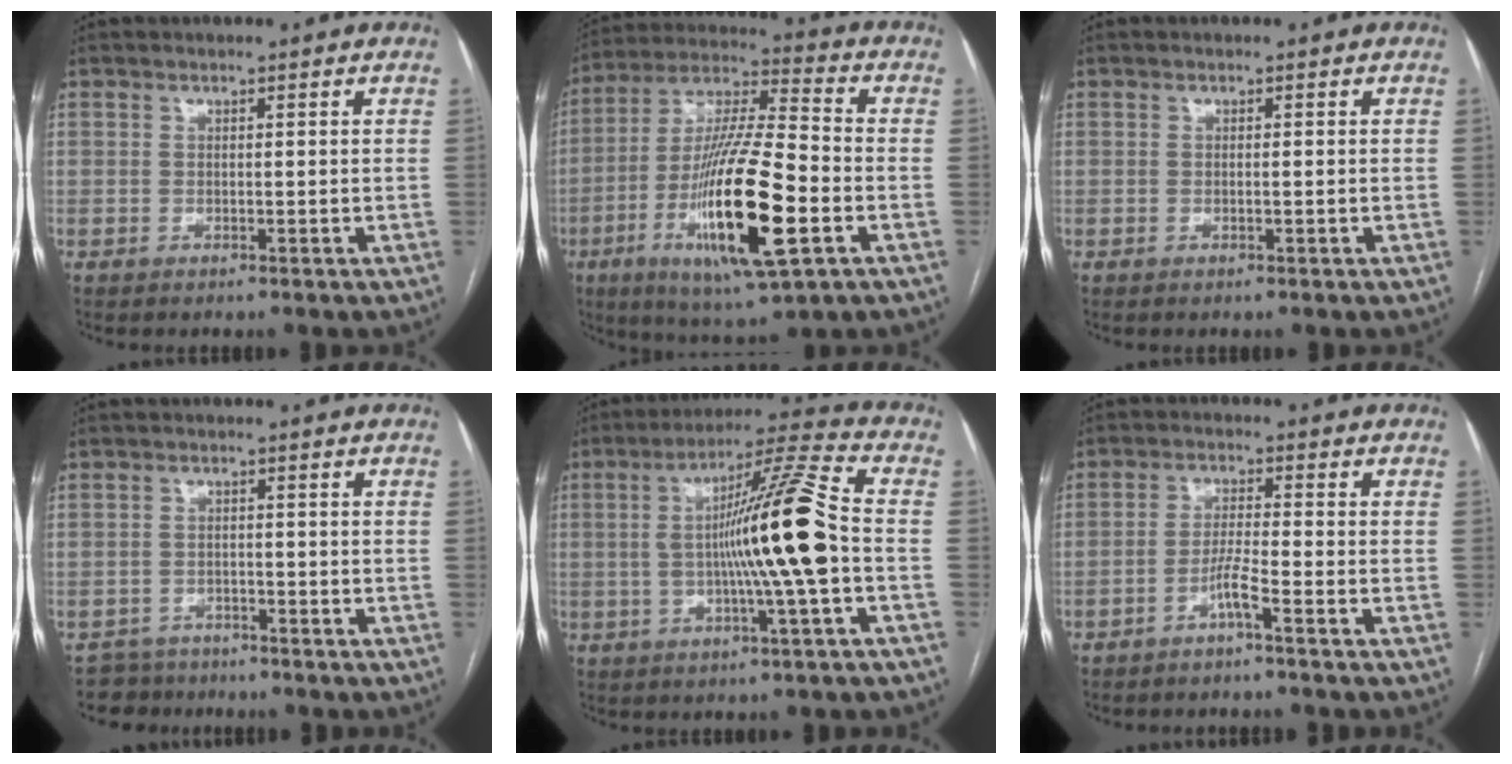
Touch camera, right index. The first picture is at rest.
{"total": 20.7, "force": [-6.2, 2.7, 19.6], "torque": [-0.384, -0.023, -0.106]}
{"total": 0.6, "force": [-0.2, 0.0, 0.6], "torque": [-0.010, 0.001, -0.001]}
{"total": 3.8, "force": [-3.0, 1.8, -1.2], "torque": [0.023, 0.002, -0.053]}
{"total": 14.8, "force": [-1.2, -0.7, 14.7], "torque": [-0.246, 0.010, -0.028]}
{"total": 3.4, "force": [-2.1, -0.6, 2.6], "torque": [-0.052, 0.003, -0.043]}